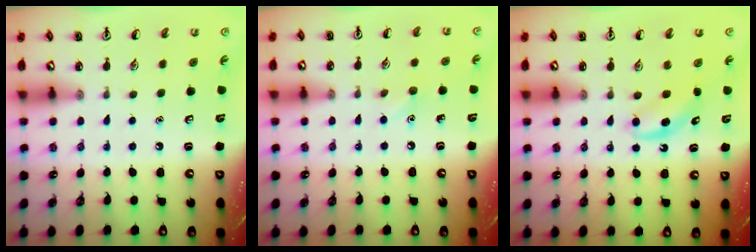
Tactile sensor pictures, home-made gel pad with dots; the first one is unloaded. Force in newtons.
{"total": 3.8, "press": 3.6, "slide": 1.3}
{"total": 4.1, "press": 3.8, "slide": 1.3}